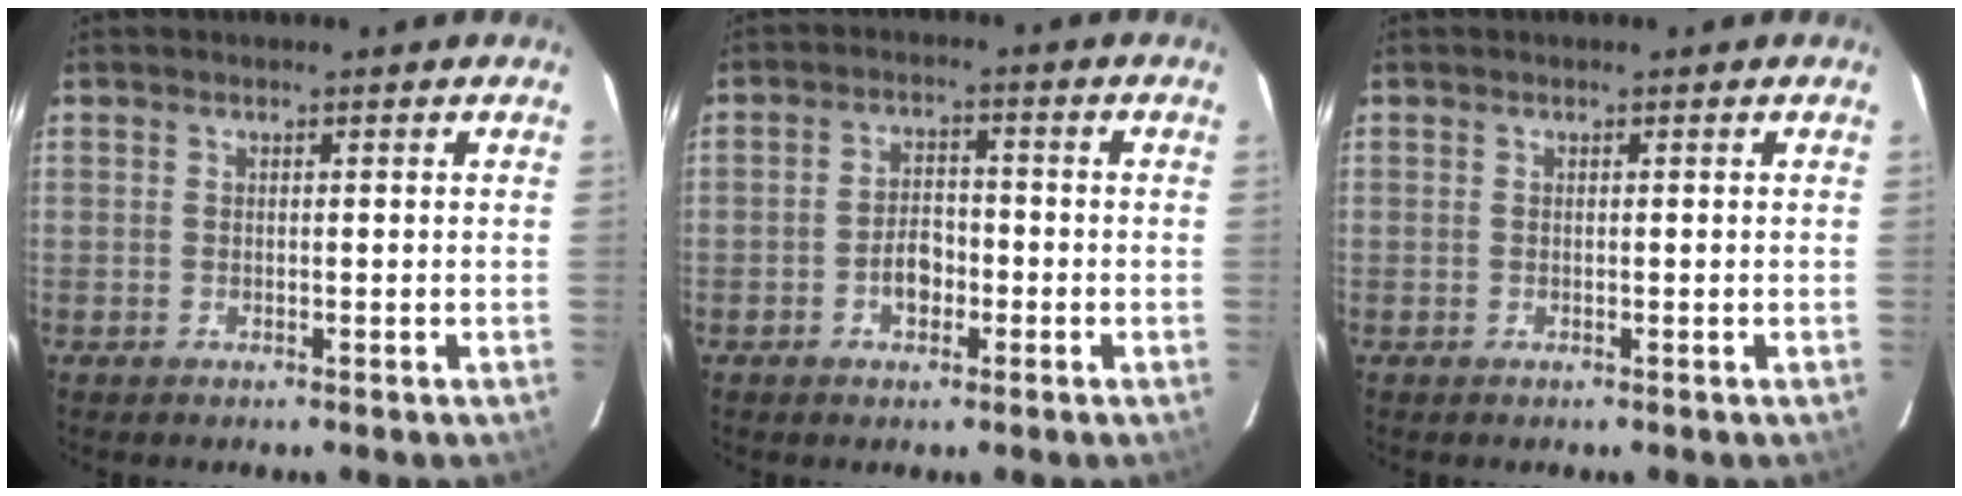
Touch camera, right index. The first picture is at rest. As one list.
[{"total": 4.5, "force": [-1.9, 2.8, 2.9], "torque": [-0.057, 0.007, -0.030]}, {"total": 0.0}]